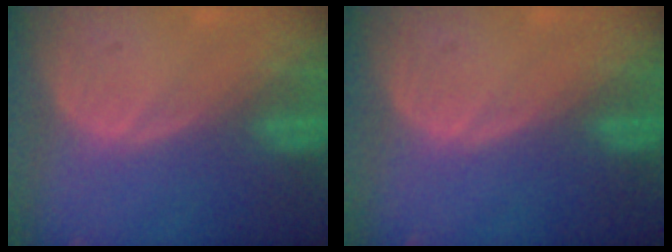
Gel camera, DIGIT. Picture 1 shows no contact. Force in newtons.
{"total": 0.0}